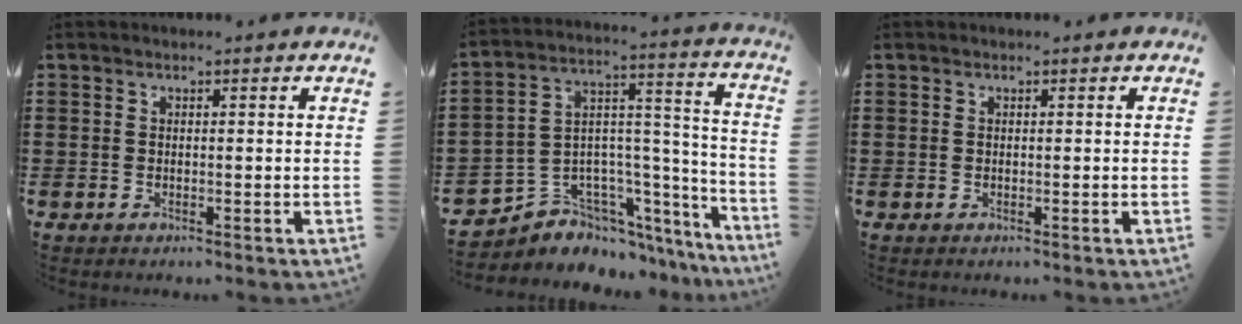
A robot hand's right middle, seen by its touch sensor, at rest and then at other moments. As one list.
[{"total": 5.4, "force": [-4.2, 3.3, -0.5], "torque": [-0.001, -0.011, -0.077]}, {"total": 0.0}]